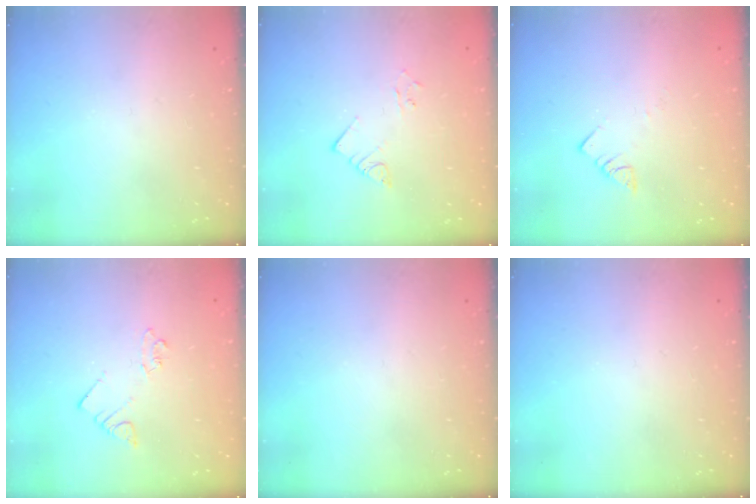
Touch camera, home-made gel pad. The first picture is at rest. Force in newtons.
{"total": 3.9, "press": 3.9, "slide": 0.1}
{"total": 3.3, "press": 3.3, "slide": 0.3}
{"total": 2.0, "press": 2.0, "slide": 0.2}
{"total": 0.0}
{"total": 0.0}